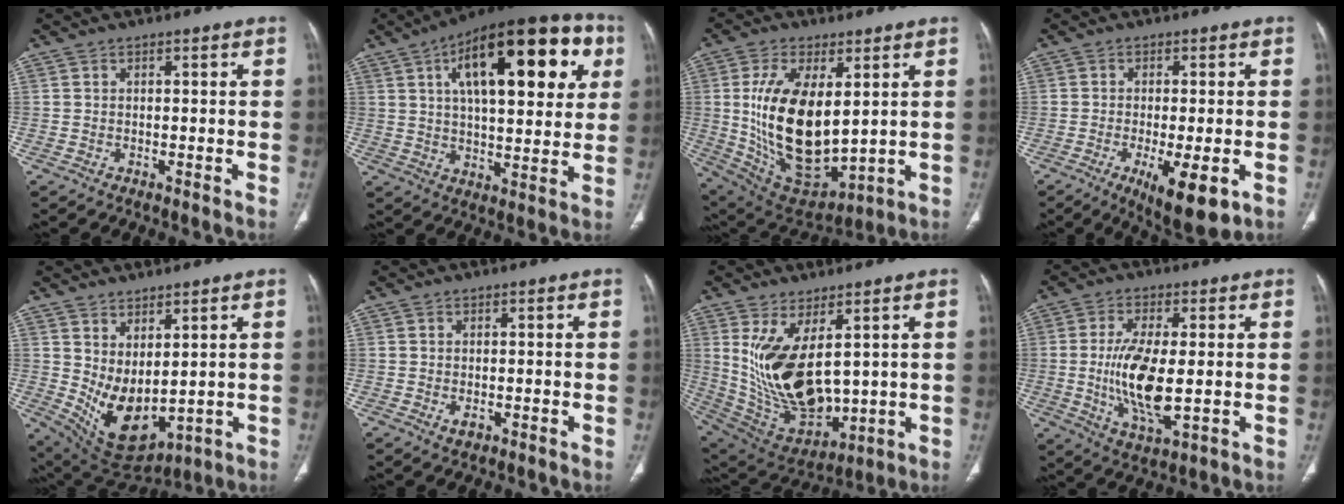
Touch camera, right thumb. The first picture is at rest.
{"total": 26.7, "force": [9.3, 11.1, 22.4], "torque": [-0.303, 0.012, 0.133]}
{"total": 20.4, "force": [2.6, 10.3, 17.4], "torque": [-0.320, -0.029, 0.070]}
{"total": 10.1, "force": [-3.8, 3.0, 8.8], "torque": [-0.133, -0.016, -0.051]}
{"total": 10.8, "force": [1.7, 5.9, 8.9], "torque": [-0.146, -0.032, 0.065]}
{"total": 1.5, "force": [-0.5, 0.9, 1.1], "torque": [-0.018, -0.001, -0.005]}
{"total": 17.8, "force": [3.7, 9.0, 14.9], "torque": [-0.266, -0.028, 0.106]}
{"total": 12.4, "force": [-0.7, 4.7, 11.5], "torque": [-0.229, -0.019, -0.006]}